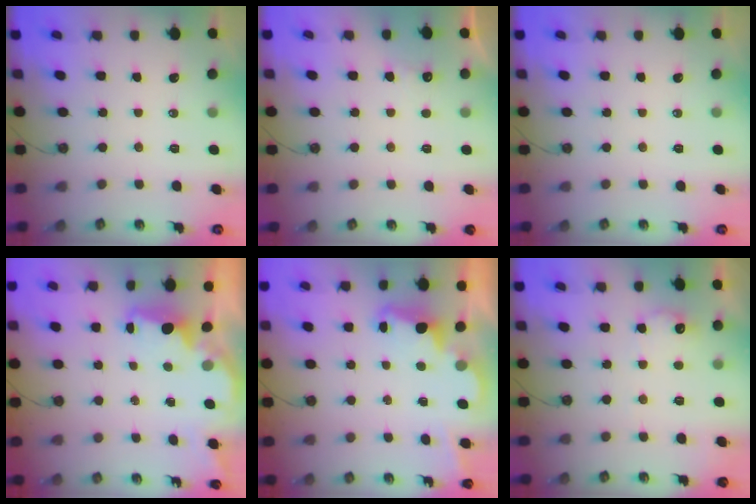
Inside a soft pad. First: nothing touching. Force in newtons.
{"total": 5.8, "press": 5.7, "slide": 1.2}
{"total": 0.0}
{"total": 2.0, "press": 2.0, "slide": 0.5}
{"total": 2.6, "press": 2.5, "slide": 0.6}
{"total": 9.6, "press": 9.6, "slide": 0.4}